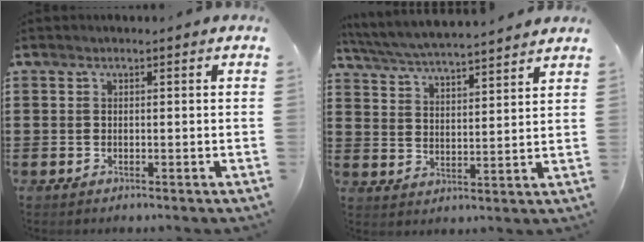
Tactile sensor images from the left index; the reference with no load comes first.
{"total": 5.1, "force": [5.0, -0.4, 1.2], "torque": [-0.047, -0.034, 0.083]}